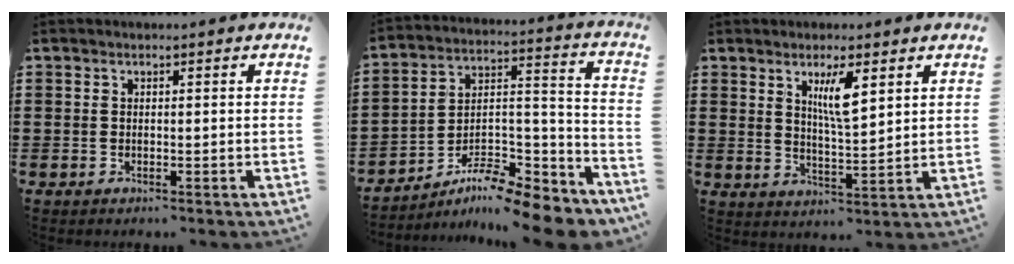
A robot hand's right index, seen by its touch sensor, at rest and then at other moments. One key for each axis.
{"total": 9.5, "fx": -8.6, "fy": 1.6, "fz": 3.9, "tx": -0.060, "ty": 0.014, "tz": -0.169}
{"total": 5.4, "fx": 2.7, "fy": 1.3, "fz": 4.6, "tx": -0.082, "ty": -0.001, "tz": 0.041}